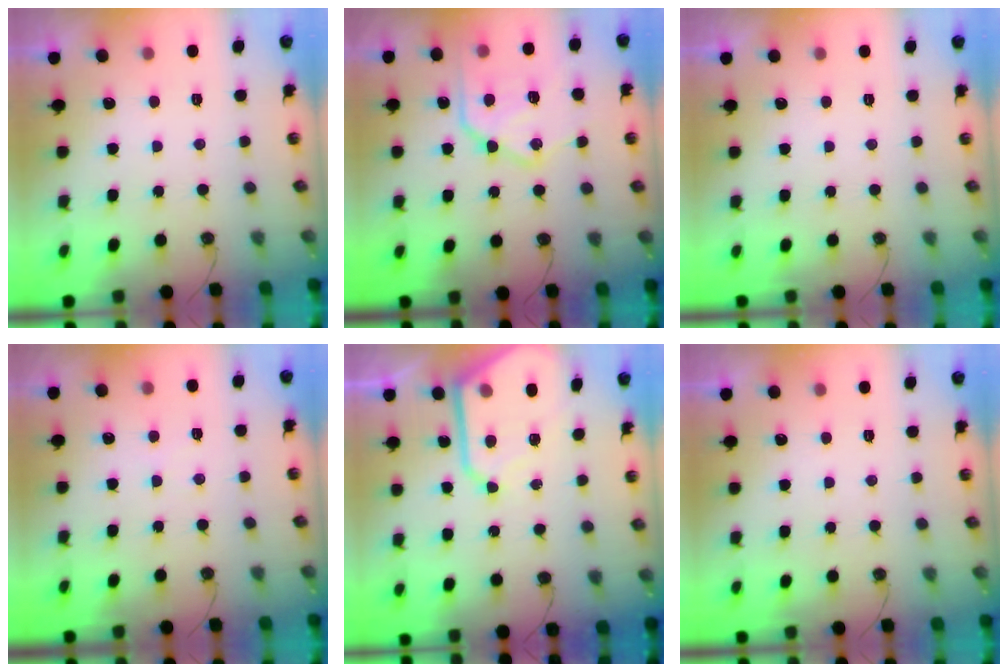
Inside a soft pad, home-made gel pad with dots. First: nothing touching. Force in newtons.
{"total": 20.0, "press": 19.9, "slide": 1.7}
{"total": 0.0}
{"total": 3.3, "press": 3.3, "slide": 0.5}
{"total": 12.2, "press": 12.1, "slide": 1.0}
{"total": 0.0}